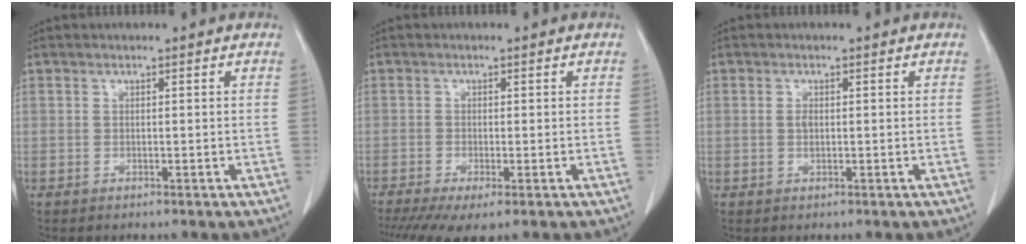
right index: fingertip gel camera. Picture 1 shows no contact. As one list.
[{"total": 5.8, "force": [-3.7, 1.2, 4.3], "torque": [-0.069, -0.016, -0.061]}, {"total": 1.1, "force": [0.1, 0.5, 1.0], "torque": [-0.016, 0.002, 0.004]}]